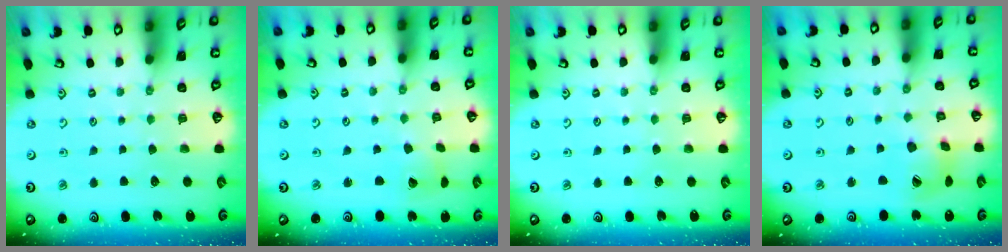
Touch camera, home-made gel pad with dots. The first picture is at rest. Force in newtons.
{"total": 3.6, "press": 3.5, "slide": 0.4}
{"total": 0.0}
{"total": 9.2, "press": 9.1, "slide": 1.2}